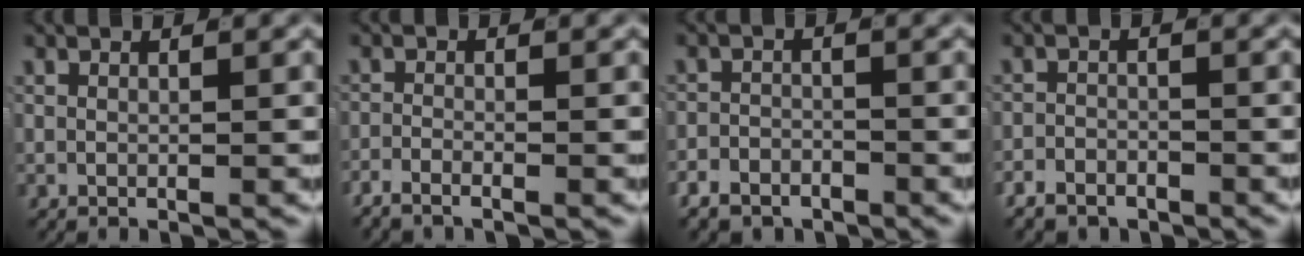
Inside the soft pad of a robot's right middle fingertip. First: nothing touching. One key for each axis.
{"total": 2.3, "fx": -2.0, "fy": 0.6, "fz": 0.9, "tx": -0.020, "ty": -0.002, "tz": -0.040}
{"total": 3.5, "fx": -2.8, "fy": 1.9, "fz": 0.7, "tx": 0.003, "ty": -0.001, "tz": -0.056}
{"total": 2.9, "fx": -2.5, "fy": 1.4, "fz": 0.4, "tx": 0.004, "ty": -0.001, "tz": -0.048}